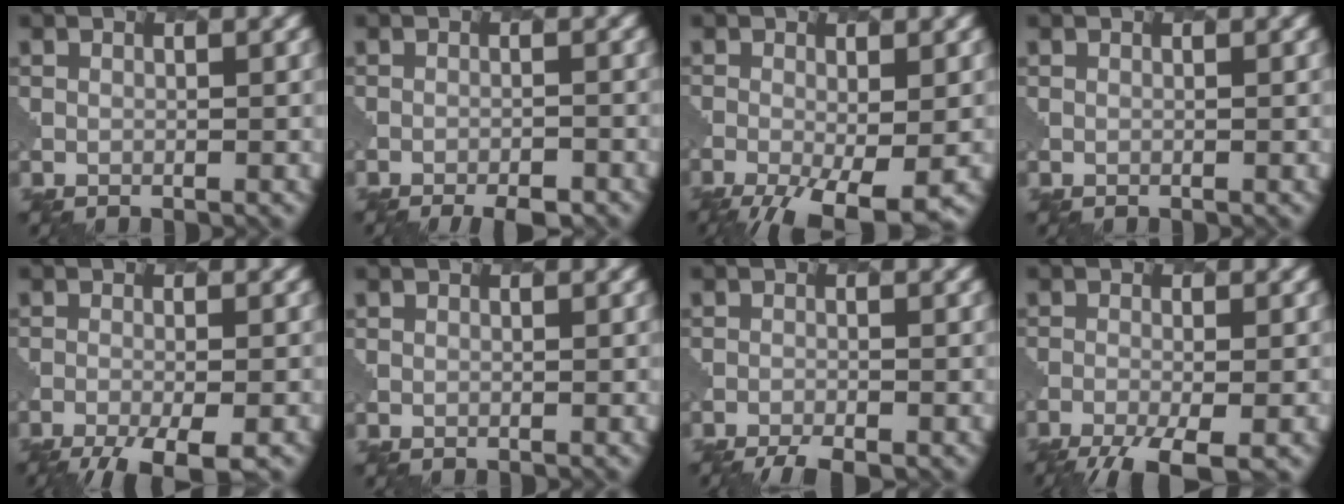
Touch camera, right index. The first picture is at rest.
{"total": 4.3, "force": [-3.7, 1.1, 1.9], "torque": [-0.022, 0.001, -0.050]}
{"total": 6.8, "force": [-3.3, 2.1, 5.5], "torque": [-0.103, -0.017, -0.054]}
{"total": 0.0}
{"total": 7.3, "force": [-5.4, 2.0, 4.5], "torque": [-0.070, -0.020, -0.077]}
{"total": 0.0}
{"total": 3.8, "force": [-3.4, 0.7, 1.6], "torque": [-0.035, -0.010, -0.055]}
{"total": 7.1, "force": [-5.1, 1.9, 4.5], "torque": [-0.079, -0.025, -0.080]}